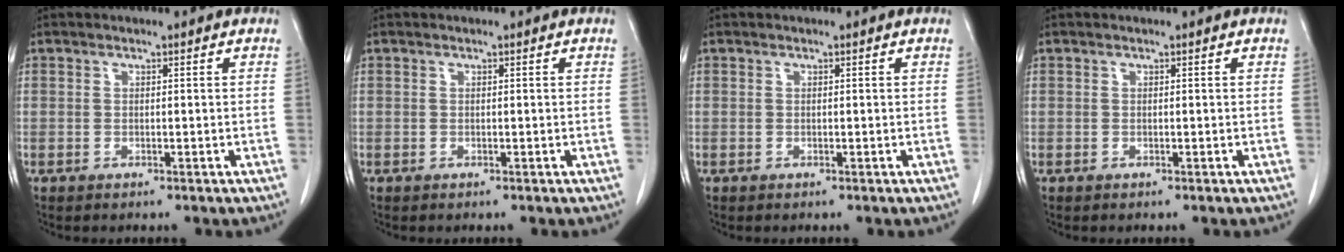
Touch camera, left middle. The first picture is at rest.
{"total": 0.0}
{"total": 0.0}
{"total": 0.0}